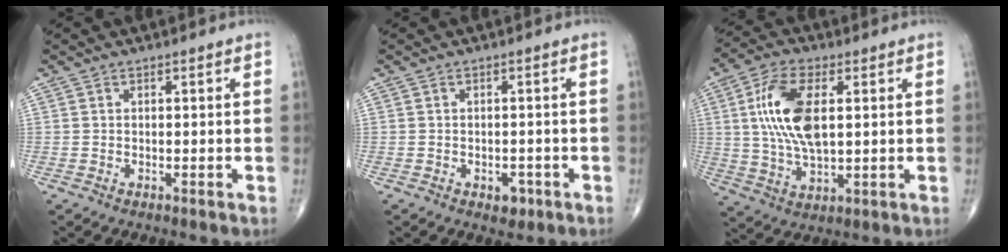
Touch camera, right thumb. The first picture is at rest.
{"total": 2.5, "force": [-1.2, 1.7, 1.4], "torque": [-0.005, 0.004, -0.012]}
{"total": 13.2, "force": [2.5, 6.2, 11.4], "torque": [-0.226, -0.003, 0.048]}